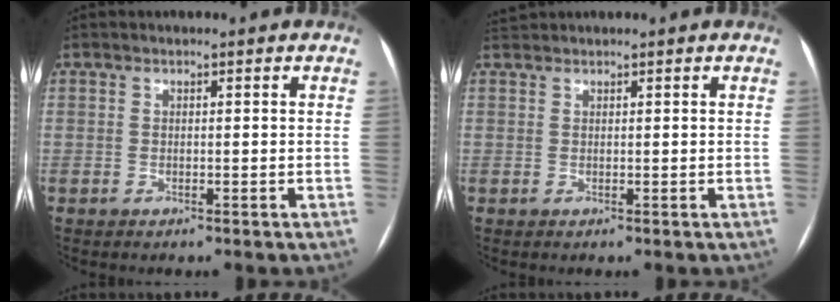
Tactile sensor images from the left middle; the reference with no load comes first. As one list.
[{"total": 1.2, "force": [1.2, -0.1, 0.0], "torque": [-0.009, 0.019, 0.031]}]